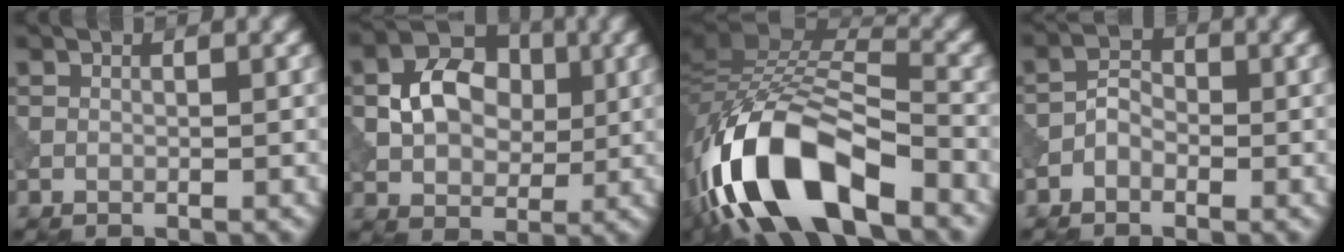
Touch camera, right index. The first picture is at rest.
{"total": 6.1, "force": [0.5, 4.5, 4.0], "torque": [-0.071, 0.006, 0.007]}
{"total": 13.7, "force": [-6.6, 5.7, 10.5], "torque": [-0.193, 0.005, -0.126]}
{"total": 1.9, "force": [-1.0, 1.2, 1.1], "torque": [-0.018, 0.010, -0.024]}